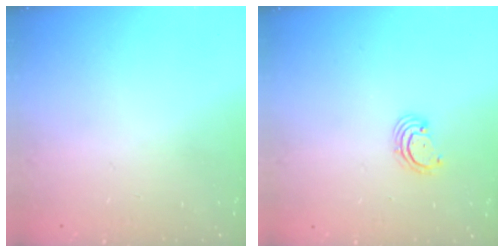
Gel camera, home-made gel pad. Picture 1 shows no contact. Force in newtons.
{"total": 2.6, "press": 2.6, "slide": 0.3}